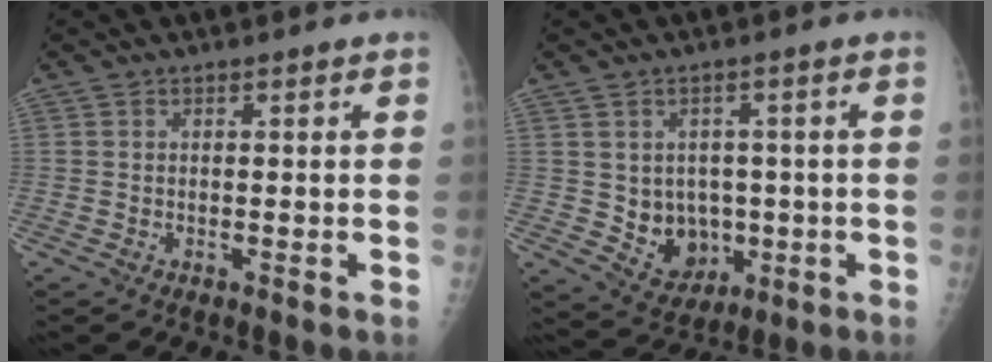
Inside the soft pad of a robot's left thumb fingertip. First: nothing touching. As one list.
[{"total": 8.1, "force": [-0.6, 6.9, 4.2], "torque": [-0.025, -0.003, 0.012]}]